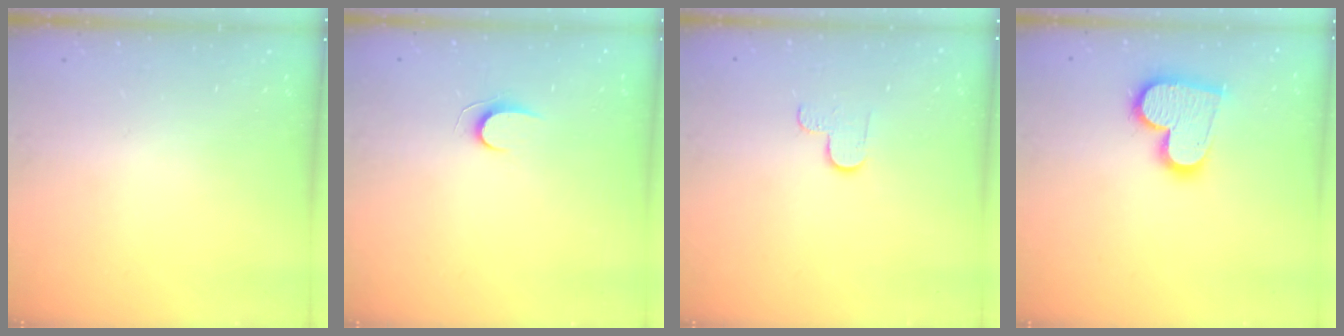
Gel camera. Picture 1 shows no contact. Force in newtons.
{"total": 5.6, "press": 5.6, "slide": 0.5}
{"total": 2.9, "press": 2.9, "slide": 0.3}
{"total": 14.9, "press": 14.8, "slide": 1.1}